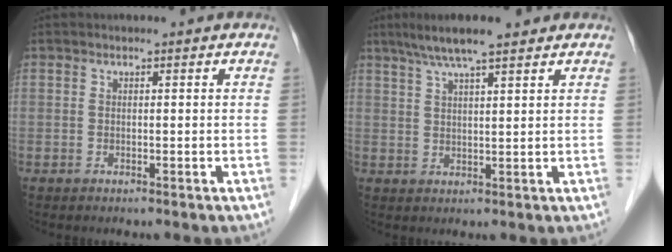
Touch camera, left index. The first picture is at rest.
{"total": 8.2, "force": [6.2, 0.7, 5.3], "torque": [-0.086, 0.028, 0.102]}